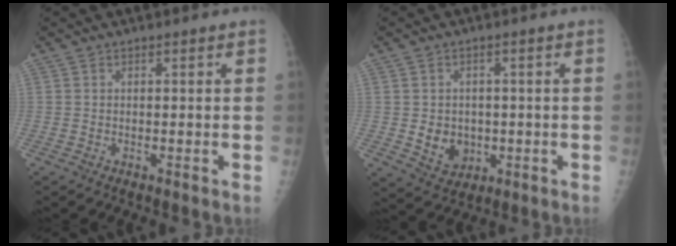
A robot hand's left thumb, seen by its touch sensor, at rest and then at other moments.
{"total": 6.3, "force": [-0.7, 5.3, 3.3], "torque": [-0.027, -0.001, 0.005]}